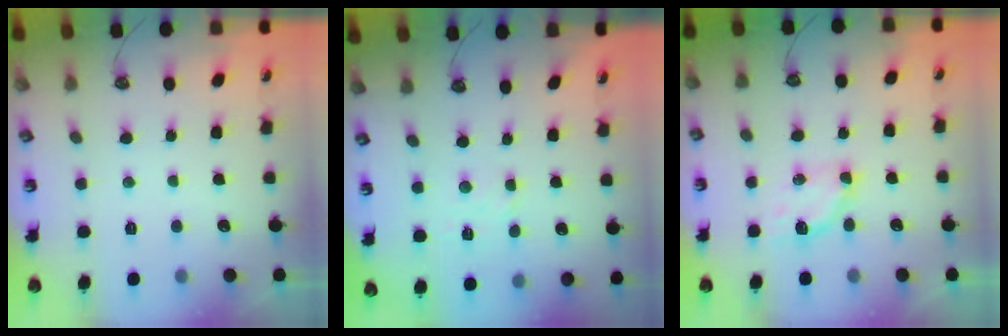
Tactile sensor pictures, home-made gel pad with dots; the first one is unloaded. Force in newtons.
{"total": 2.5, "press": 2.4, "slide": 0.4}
{"total": 4.9, "press": 4.9, "slide": 0.5}